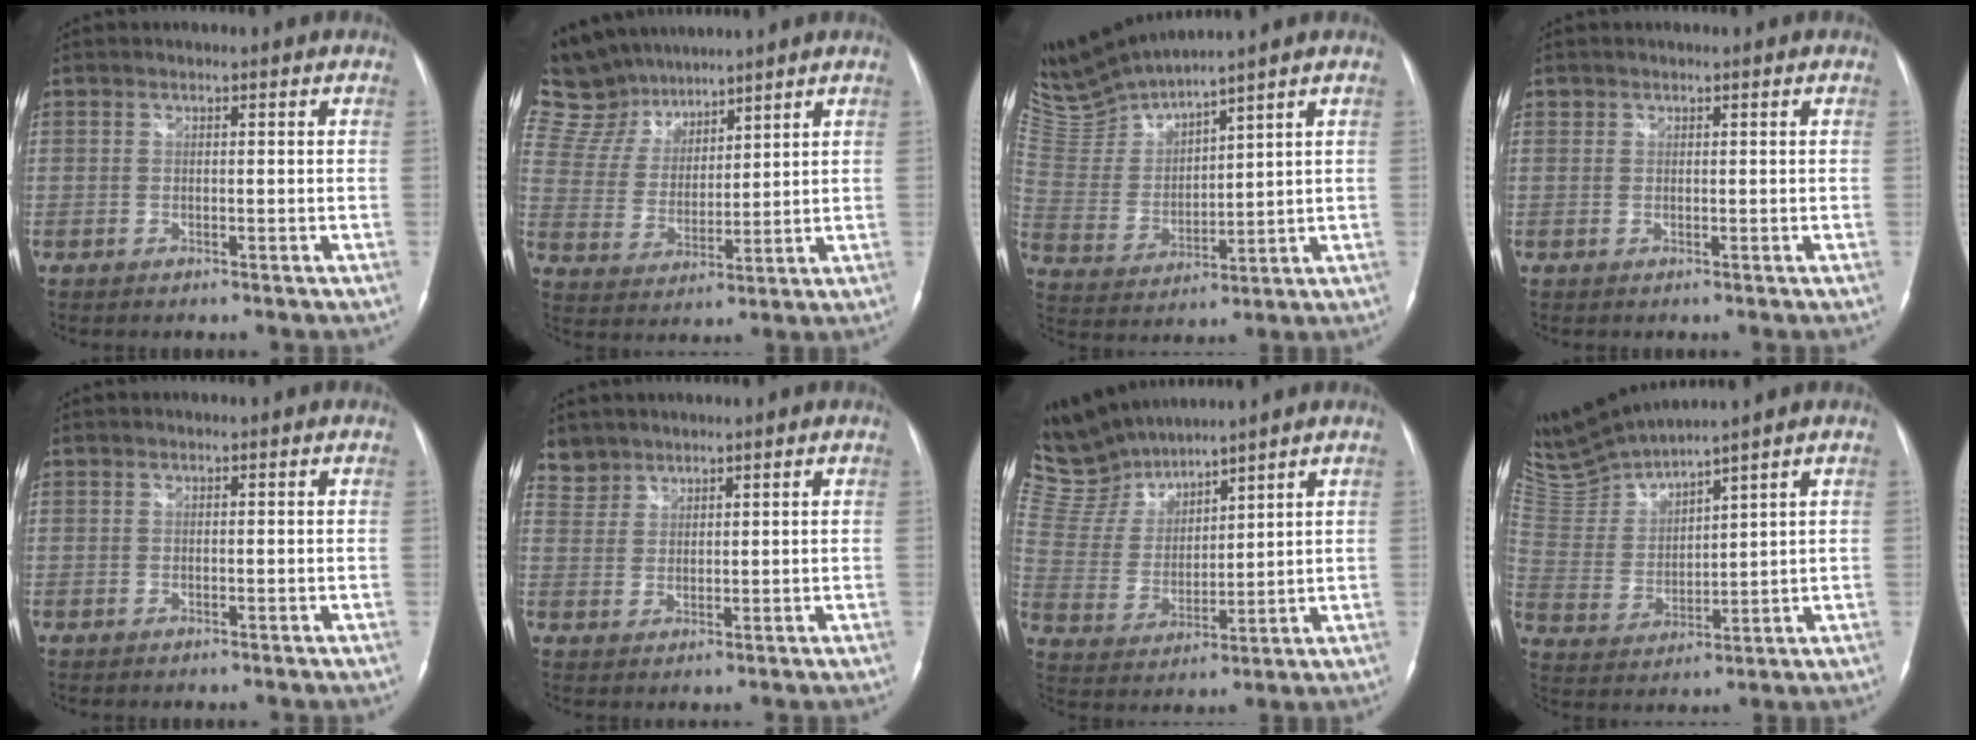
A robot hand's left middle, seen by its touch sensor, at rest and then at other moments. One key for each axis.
{"total": 12.1, "fx": 10.8, "fy": 5.0, "fz": 2.3, "tx": -0.060, "ty": 0.024, "tz": 0.218}
{"total": 10.2, "fx": 10.0, "fy": -1.0, "fz": 2.2, "tx": -0.072, "ty": -0.001, "tz": 0.220}
{"total": 0.5, "fx": 0.3, "fy": 0.4, "fz": 0.0, "tx": 0.002, "ty": 0.003, "tz": 0.006}
{"total": 0.0}
{"total": 3.3, "fx": 2.9, "fy": 1.6, "fz": -0.6, "tx": 0.019, "ty": 0.008, "tz": 0.057}
{"total": 9.0, "fx": 8.9, "fy": 1.0, "fz": 0.2, "tx": -0.032, "ty": 0.011, "tz": 0.202}
{"total": 9.7, "fx": 9.4, "fy": -1.1, "fz": 2.3, "tx": -0.071, "ty": 0.000, "tz": 0.206}